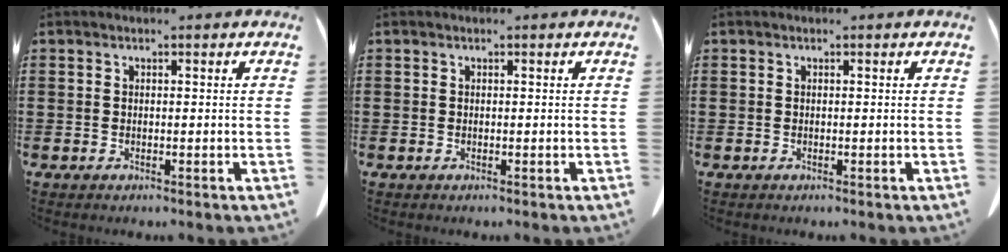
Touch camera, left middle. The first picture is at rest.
{"total": 0.0}
{"total": 0.0}